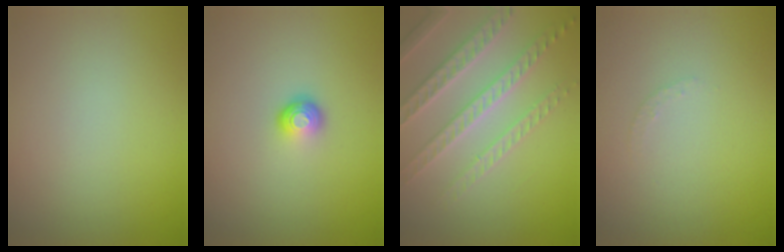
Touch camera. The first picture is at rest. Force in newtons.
{"total": 1.7, "press": 1.1, "slide": 1.3}
{"total": 4.0, "press": 3.9, "slide": 0.8}
{"total": 0.7, "press": 0.7, "slide": 0.1}